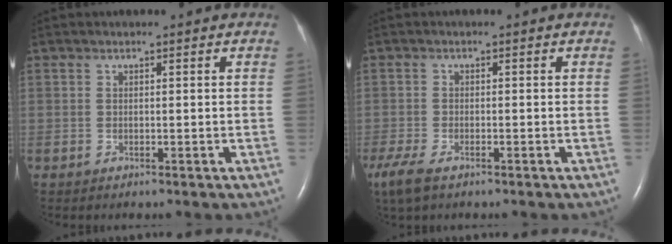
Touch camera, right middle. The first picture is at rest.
{"total": 7.4, "force": [-4.9, 3.1, 4.6], "torque": [-0.105, -0.020, -0.085]}